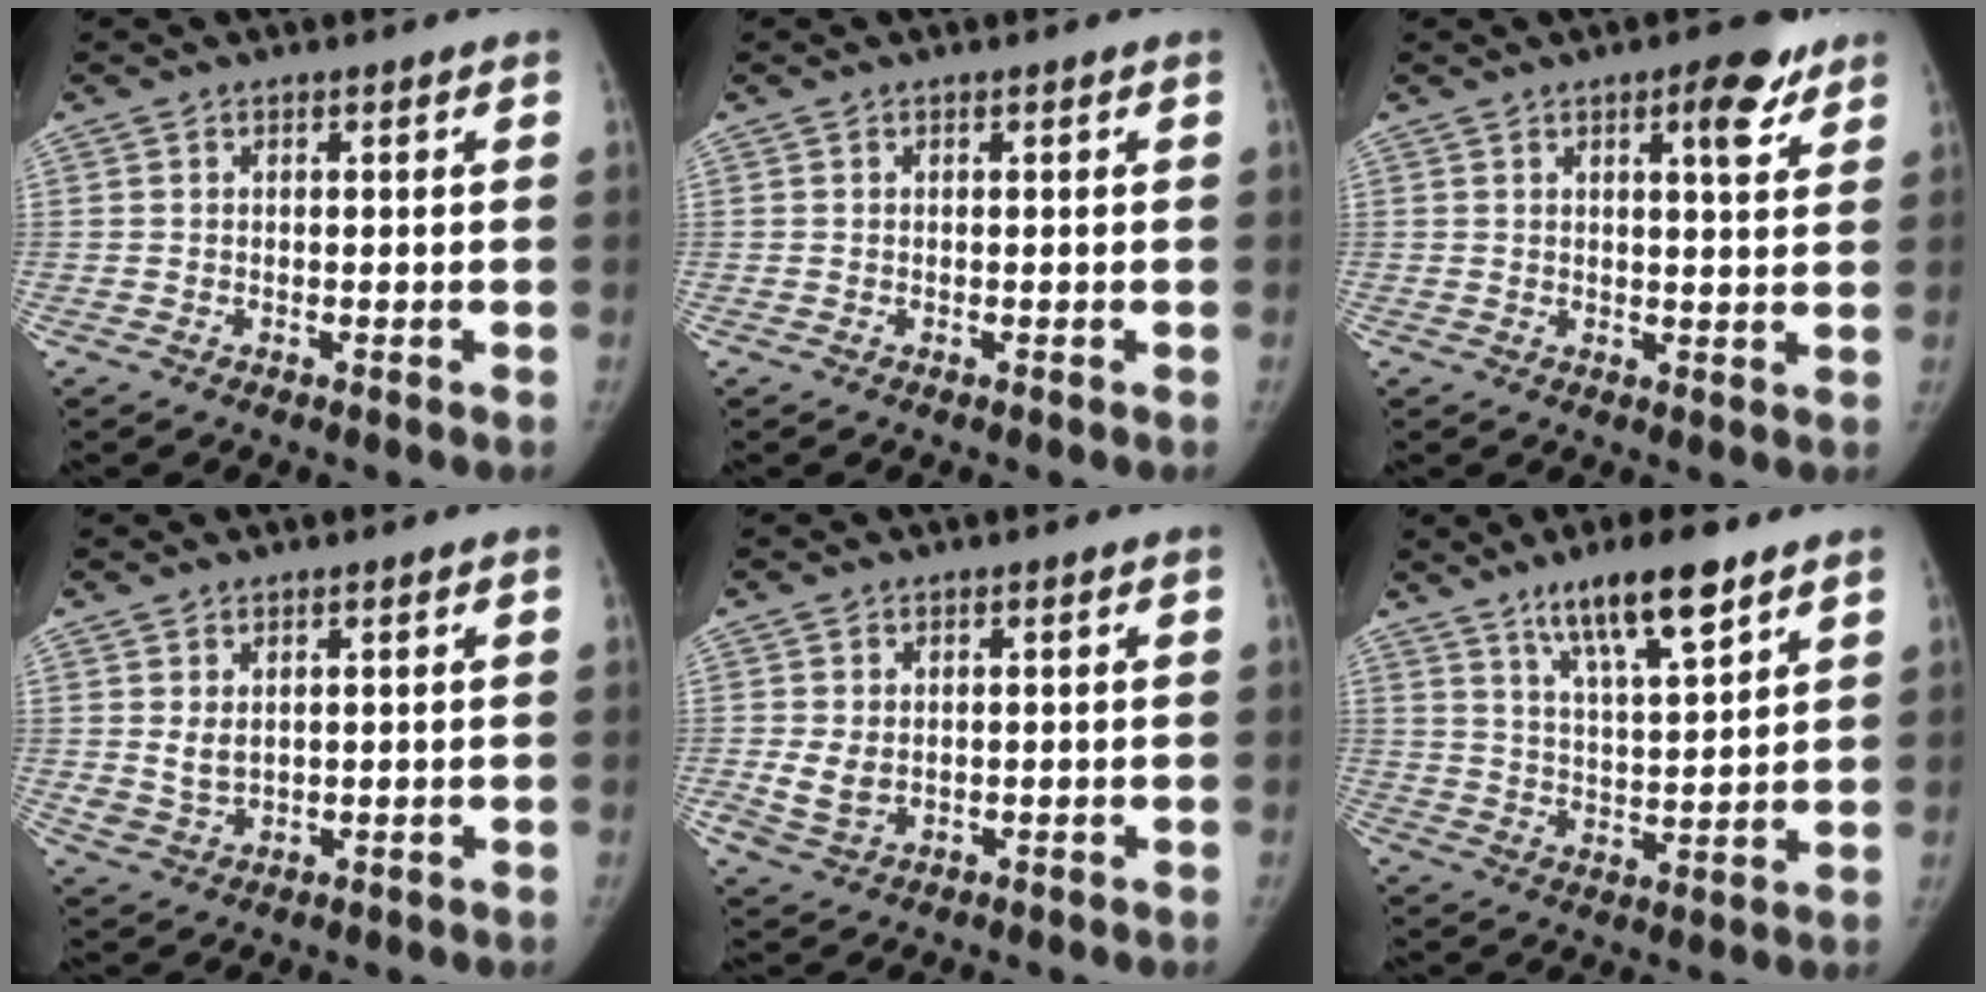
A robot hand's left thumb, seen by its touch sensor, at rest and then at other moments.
{"total": 0.0}
{"total": 6.3, "force": [3.6, 1.9, 4.8], "torque": [-0.052, -0.016, 0.043]}
{"total": 3.2, "force": [1.0, 2.2, 2.1], "torque": [-0.036, -0.013, 0.030]}
{"total": 3.7, "force": [-0.1, 2.9, 2.3], "torque": [-0.038, -0.009, 0.011]}
{"total": 12.1, "force": [8.0, 2.5, 8.7], "torque": [-0.137, -0.040, 0.141]}